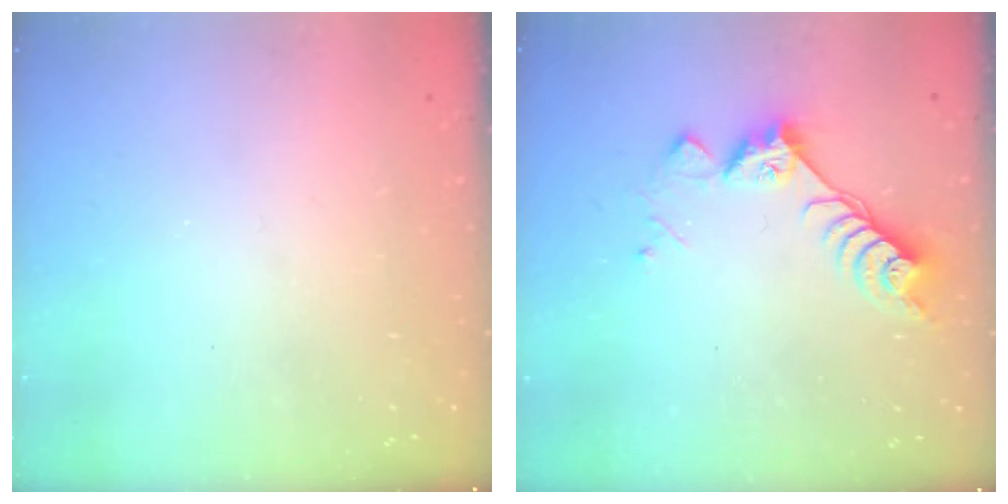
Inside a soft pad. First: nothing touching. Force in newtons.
{"total": 8.3, "press": 8.2, "slide": 0.7}